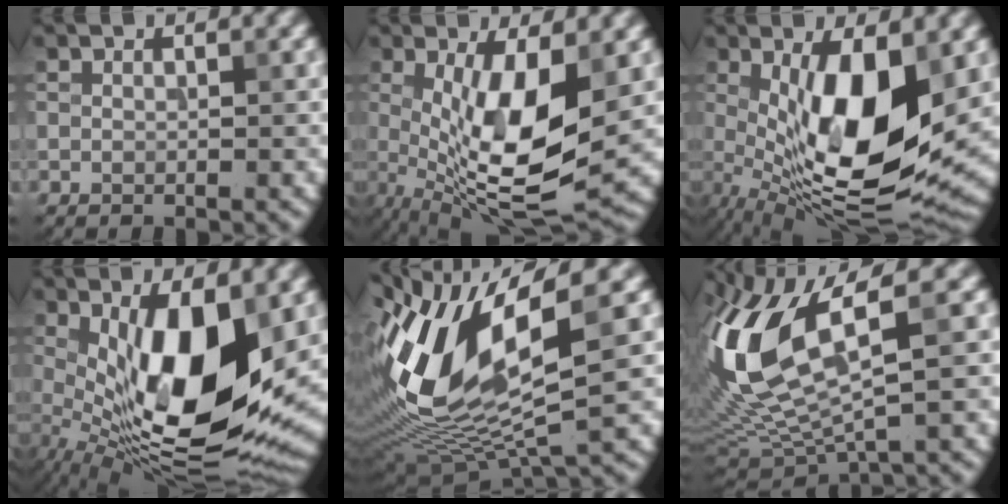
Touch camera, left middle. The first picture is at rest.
{"total": 9.9, "force": [0.2, 3.3, 9.3], "torque": [-0.170, -0.014, 0.008]}
{"total": 12.0, "force": [0.6, 4.4, 11.2], "torque": [-0.192, -0.019, 0.014]}
{"total": 13.5, "force": [0.9, 4.9, 12.5], "torque": [-0.207, -0.022, 0.016]}
{"total": 12.2, "force": [2.6, 4.5, 11.0], "torque": [-0.230, -0.003, 0.050]}
{"total": 11.7, "force": [3.0, 4.1, 10.6], "torque": [-0.243, -0.004, 0.065]}